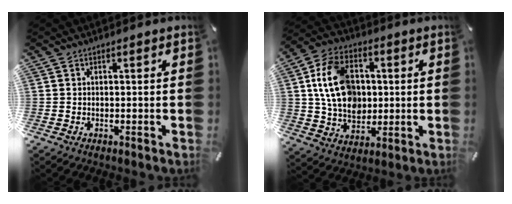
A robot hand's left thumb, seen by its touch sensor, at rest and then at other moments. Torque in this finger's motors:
{"motor_torque": [2.43, 2.58, 0.54, -0.29, 0.20]}